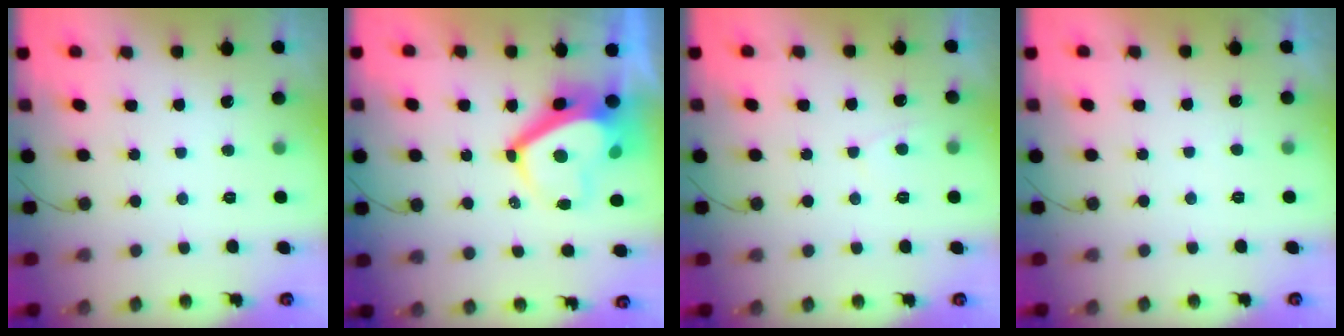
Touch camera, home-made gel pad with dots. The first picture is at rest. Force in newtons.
{"total": 9.5, "press": 9.5, "slide": 0.8}
{"total": 2.7, "press": 2.7, "slide": 0.3}
{"total": 0.8, "press": 0.7, "slide": 0.4}